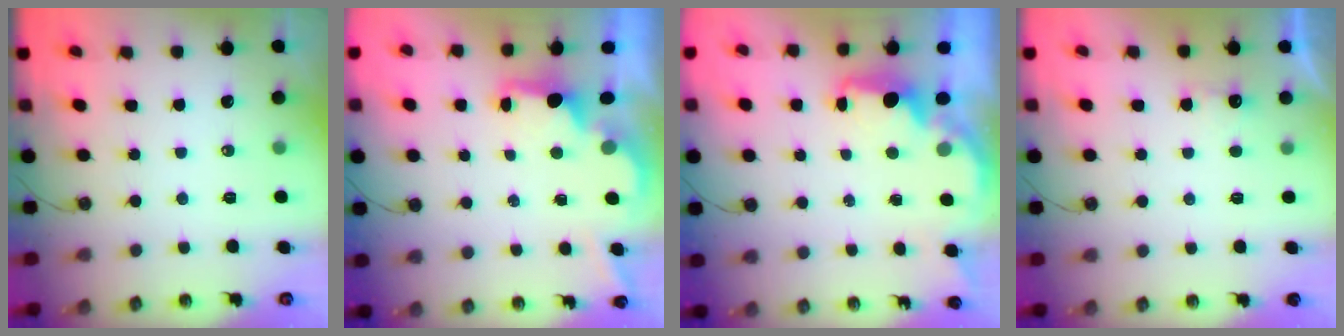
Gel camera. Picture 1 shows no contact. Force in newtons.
{"total": 1.9, "press": 1.8, "slide": 0.6}
{"total": 2.6, "press": 2.5, "slide": 0.6}
{"total": 2.1, "press": 1.9, "slide": 0.8}